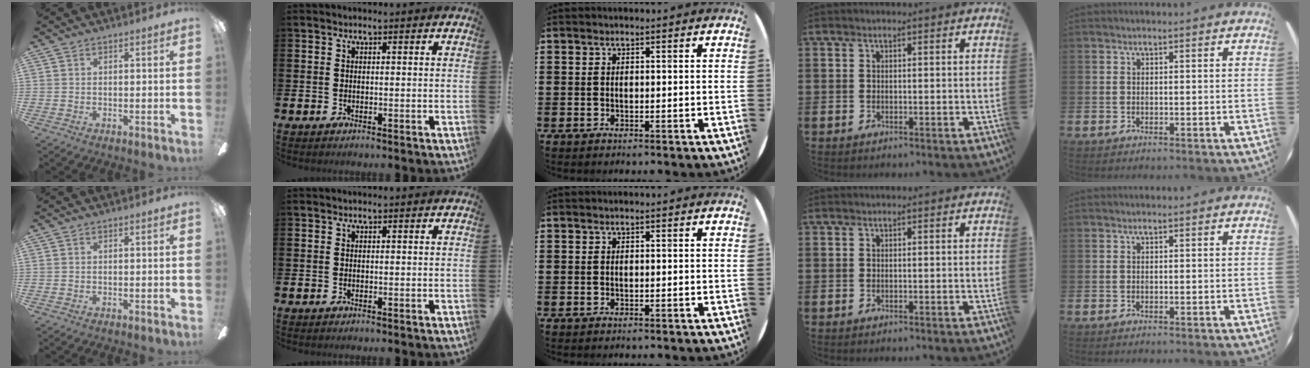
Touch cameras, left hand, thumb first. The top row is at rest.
{}